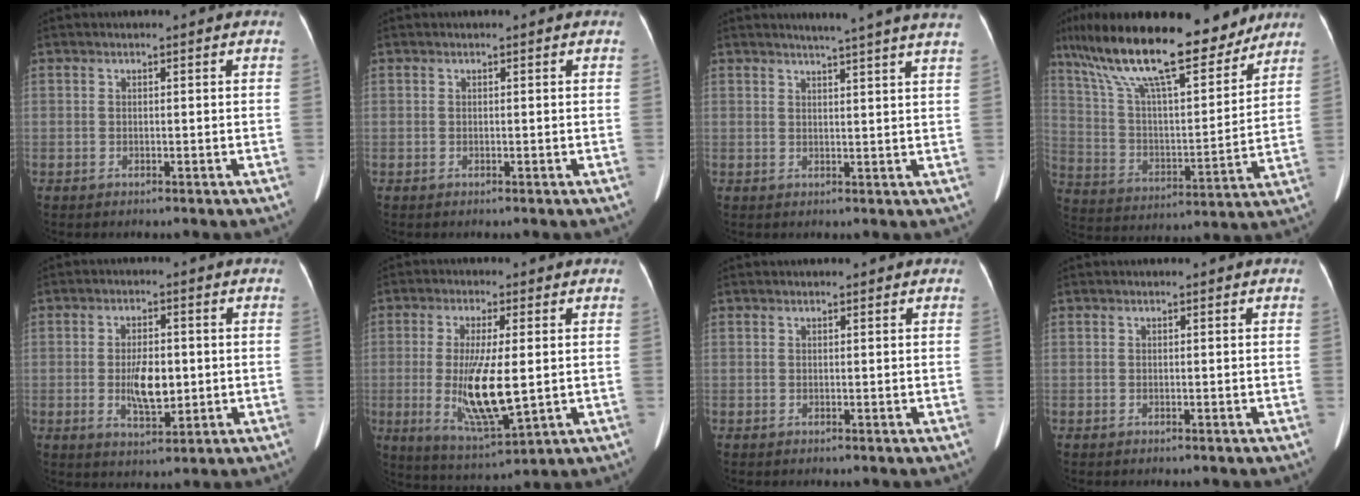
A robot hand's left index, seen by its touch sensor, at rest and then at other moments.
{"total": 0.0}
{"total": 11.2, "force": [9.9, -1.3, 5.1], "torque": [-0.067, -0.040, 0.098]}
{"total": 24.0, "force": [18.2, 6.0, 14.4], "torque": [-0.260, 0.010, 0.304]}
{"total": 5.8, "force": [-1.1, 2.4, 5.1], "torque": [-0.094, -0.023, -0.016]}
{"total": 10.5, "force": [-1.1, 2.1, 10.2], "torque": [-0.200, -0.042, -0.014]}
{"total": 1.5, "force": [1.2, 0.5, 0.7], "torque": [-0.006, 0.005, 0.012]}
{"total": 0.0}